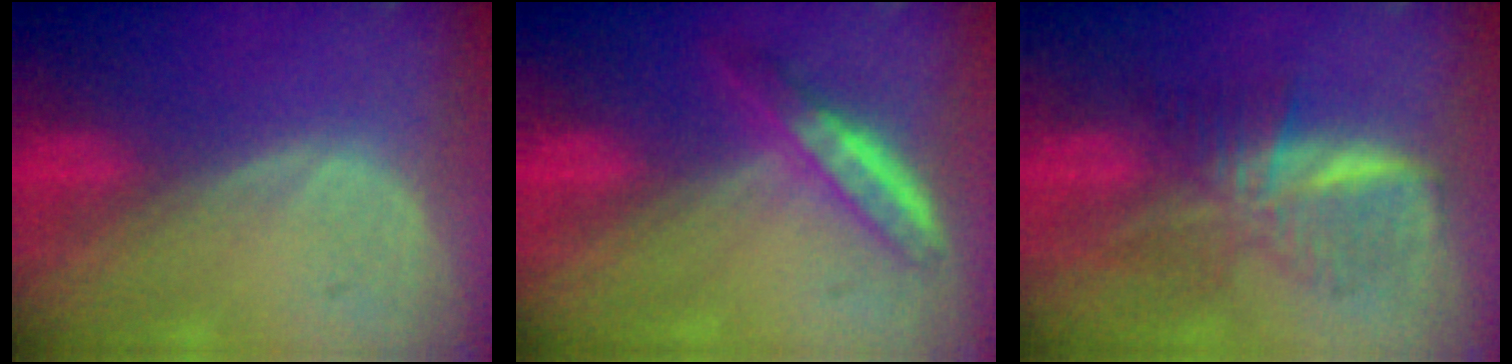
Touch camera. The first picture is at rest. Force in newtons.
{"total": 4.9, "press": 4.5, "slide": 1.9}
{"total": 6.7, "press": 6.7, "slide": 0.2}